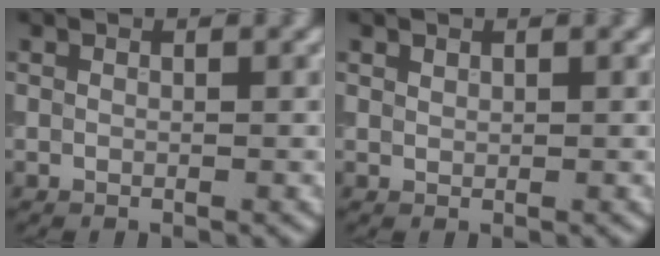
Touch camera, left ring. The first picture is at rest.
{"total": 0.5, "force": [0.5, 0.1, -0.1], "torque": [0.001, 0.001, 0.009]}